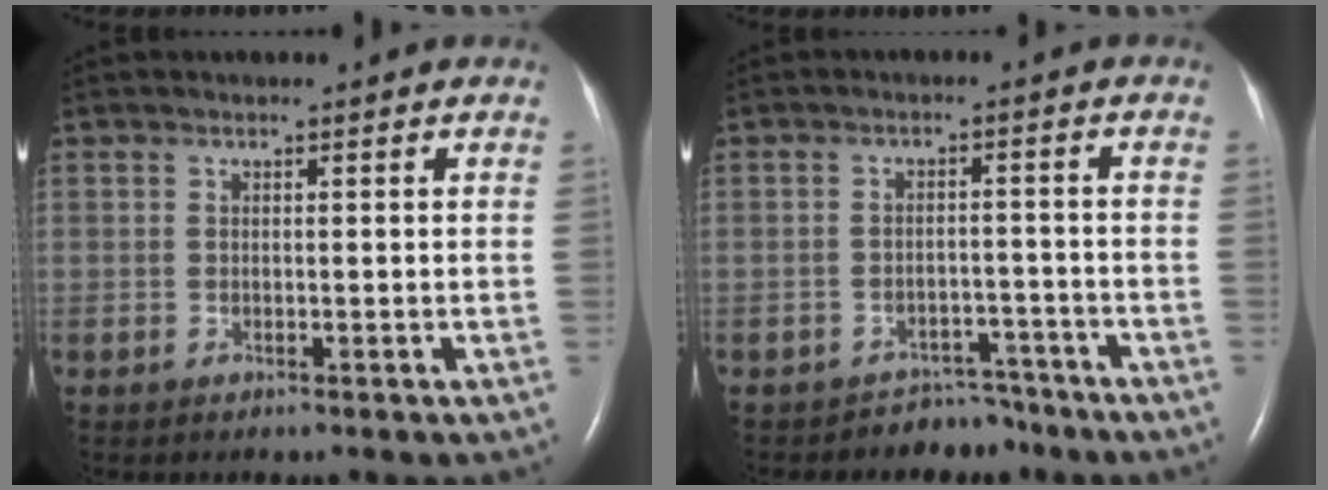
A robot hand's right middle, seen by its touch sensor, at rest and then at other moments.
{"total": 4.2, "force": [-3.7, 1.9, -0.9], "torque": [0.015, 0.018, -0.055]}